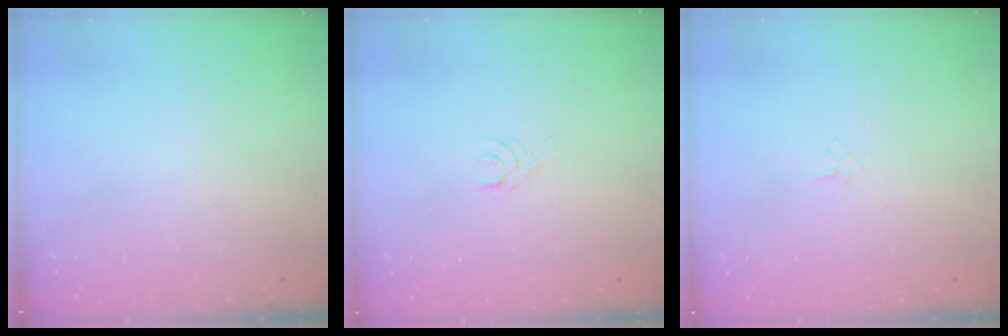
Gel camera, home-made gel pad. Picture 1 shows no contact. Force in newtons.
{"total": 3.6, "press": 3.6, "slide": 0.3}
{"total": 2.6, "press": 2.6, "slide": 0.3}